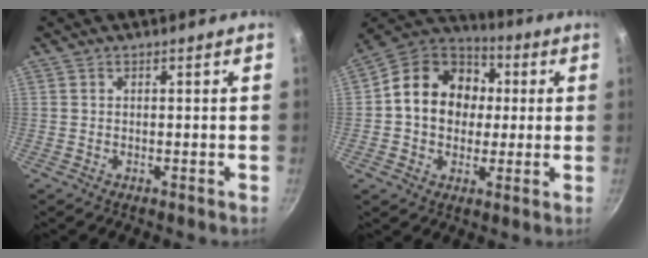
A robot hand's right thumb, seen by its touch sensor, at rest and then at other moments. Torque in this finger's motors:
{"motor_torque": [-0.16, 0.63, 0.31, -0.05, 0.23]}